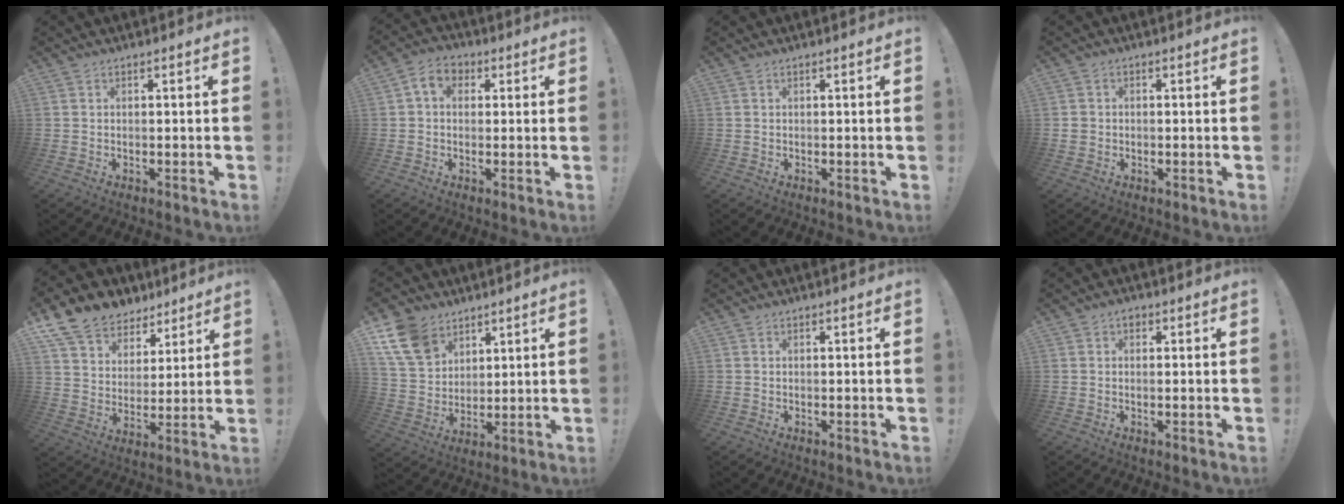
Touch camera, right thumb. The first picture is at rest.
{"total": 6.4, "force": [1.8, 4.7, 4.0], "torque": [-0.066, 0.006, 0.036]}
{"total": 0.0}
{"total": 2.0, "force": [-0.2, 1.9, 0.8], "torque": [-0.009, 0.006, -0.003]}
{"total": 12.1, "force": [8.8, 7.8, 2.9], "torque": [-0.051, -0.067, 0.169]}
{"total": 14.3, "force": [8.5, 10.0, 5.9], "torque": [-0.111, -0.037, 0.172]}
{"total": 0.0}
{"total": 1.5, "force": [0.4, 1.0, 1.0], "torque": [-0.005, -0.001, 0.002]}